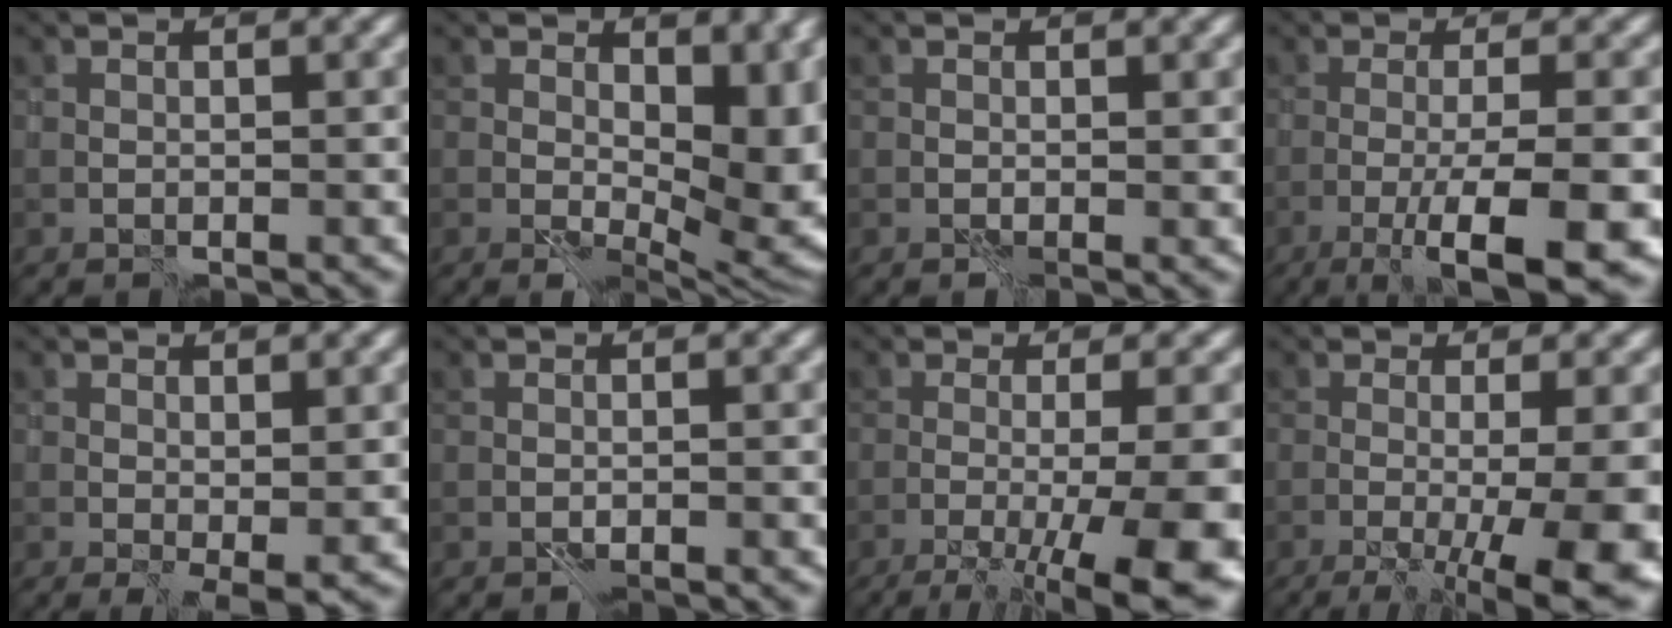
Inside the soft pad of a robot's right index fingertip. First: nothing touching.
{"total": 10.2, "force": [1.0, 5.9, 8.2], "torque": [-0.086, -0.016, 0.029]}
{"total": 0.8, "force": [0.2, 0.5, 0.6], "torque": [-0.009, -0.002, 0.005]}
{"total": 7.5, "force": [-3.4, 0.8, 6.7], "torque": [-0.087, 0.000, -0.058]}
{"total": 1.9, "force": [0.0, 0.7, 1.8], "torque": [-0.029, -0.007, 0.003]}
{"total": 0.8, "force": [-0.6, -0.5, -0.3], "torque": [0.007, 0.000, -0.012]}
{"total": 10.6, "force": [-4.3, 2.3, 9.4], "torque": [-0.114, -0.013, -0.057]}
{"total": 10.4, "force": [-3.2, 2.7, 9.5], "torque": [-0.111, -0.015, -0.036]}